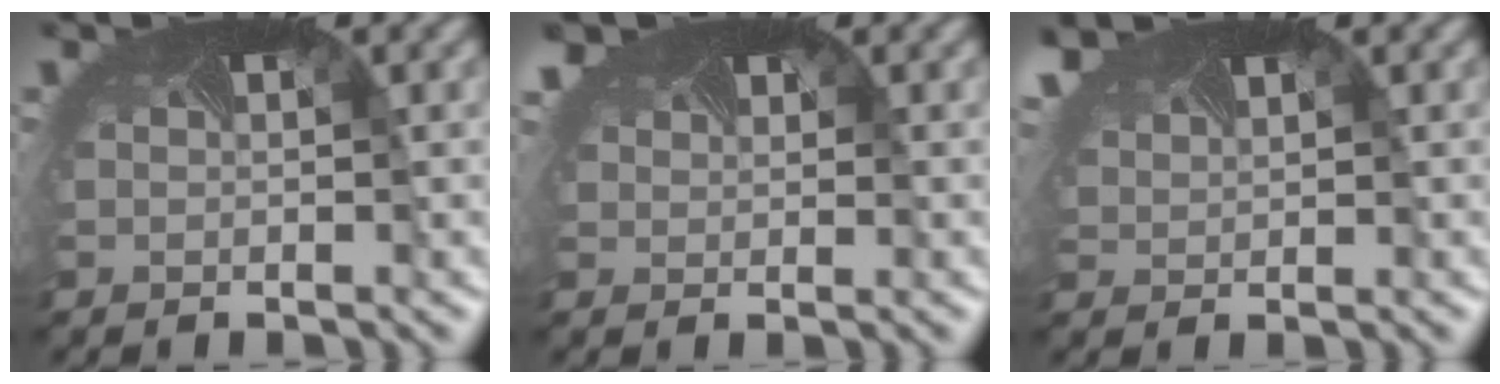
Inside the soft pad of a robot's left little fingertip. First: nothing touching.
{"total": 2.1, "force": [2.0, 0.5, -0.2], "torque": [-0.024, -0.006, 0.033]}
{"total": 3.4, "force": [2.6, 1.4, 1.8], "torque": [-0.066, 0.000, 0.054]}